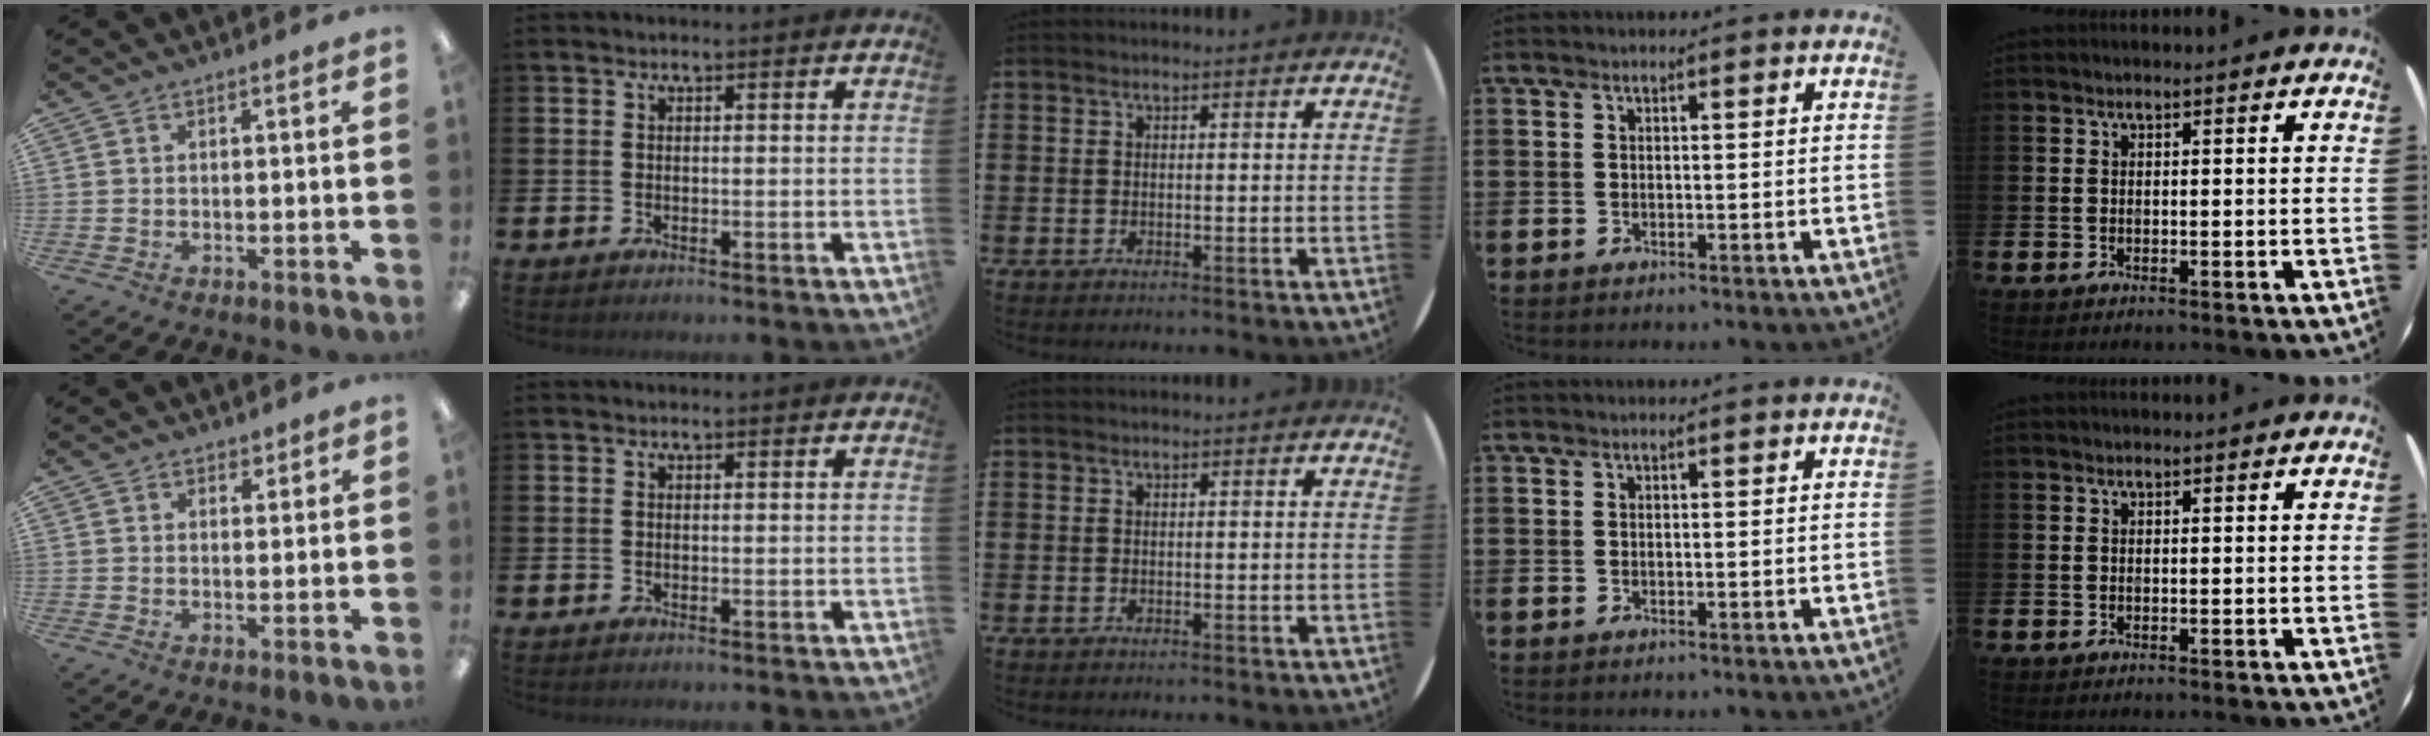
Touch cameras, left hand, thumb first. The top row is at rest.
{"thumb": {"total": 1.8, "force": [1.5, 0.9, 0.4], "torque": [-0.001, -0.004, 0.027]}}